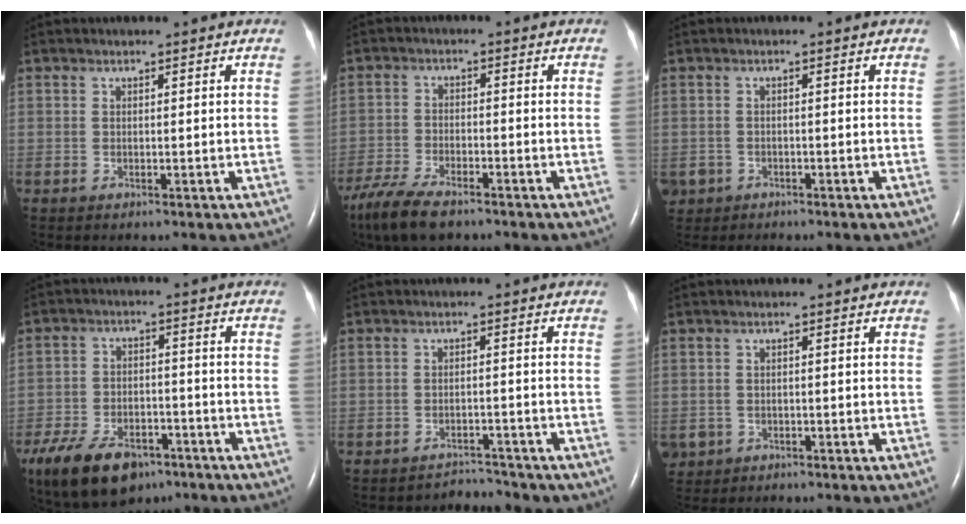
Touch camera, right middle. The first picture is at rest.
{"total": 8.9, "force": [-6.8, 2.5, 5.2], "torque": [-0.104, -0.020, -0.123]}
{"total": 4.0, "force": [-2.6, 3.1, 0.2], "torque": [-0.013, 0.004, -0.045]}
{"total": 13.9, "force": [-9.0, 7.3, 7.6], "torque": [-0.163, -0.010, -0.149]}
{"total": 3.9, "force": [-3.6, 1.0, -0.8], "torque": [0.012, 0.008, -0.052]}
{"total": 3.6, "force": [-1.9, 3.0, 0.4], "torque": [-0.012, 0.004, -0.033]}